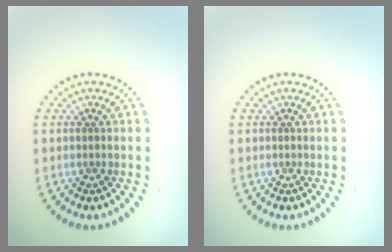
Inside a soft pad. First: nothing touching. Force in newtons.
{"total": 0.0}